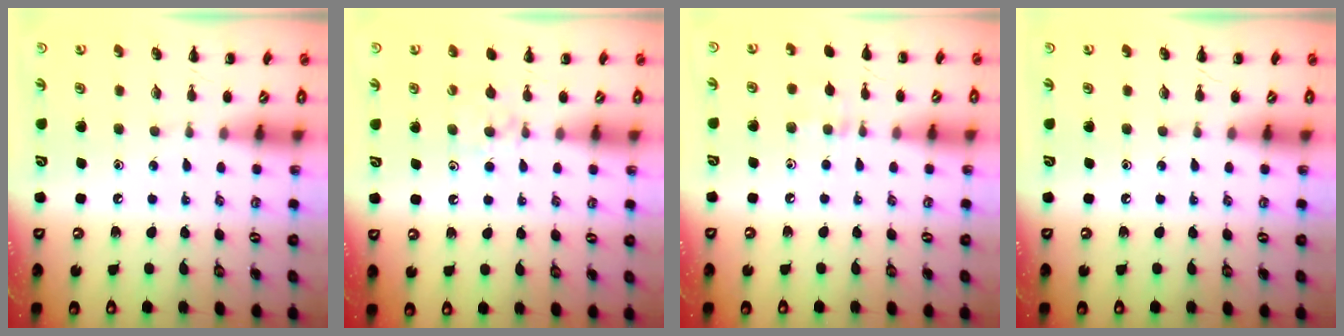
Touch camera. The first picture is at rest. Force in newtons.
{"total": 5.7, "press": 5.4, "slide": 1.9}
{"total": 5.8, "press": 5.5, "slide": 1.9}
{"total": 0.0}